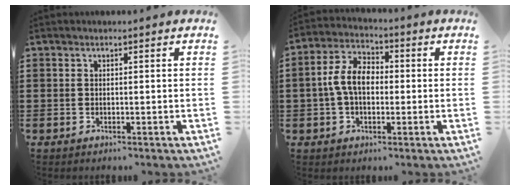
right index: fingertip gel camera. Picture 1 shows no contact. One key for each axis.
{"total": 6.9, "fx": -0.1, "fy": 4.1, "fz": 5.5, "tx": -0.127, "ty": 0.008, "tz": -0.009}